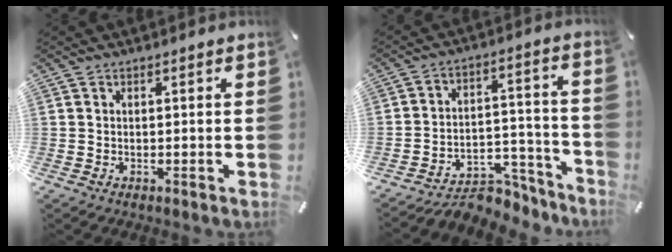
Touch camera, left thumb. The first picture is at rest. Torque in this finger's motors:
{"motor_torque": [-1.06, 1.12, 0.07, 0.12, 0.01]}